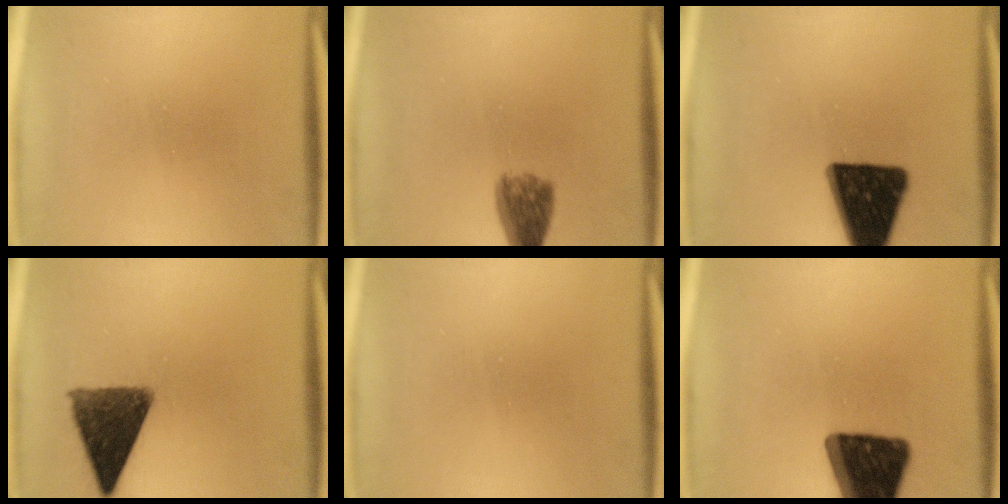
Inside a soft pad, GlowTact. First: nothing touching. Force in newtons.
{"total": 4.6}
{"total": 16.7}
{"total": 11.6}
{"total": 0.0}
{"total": 17.2}